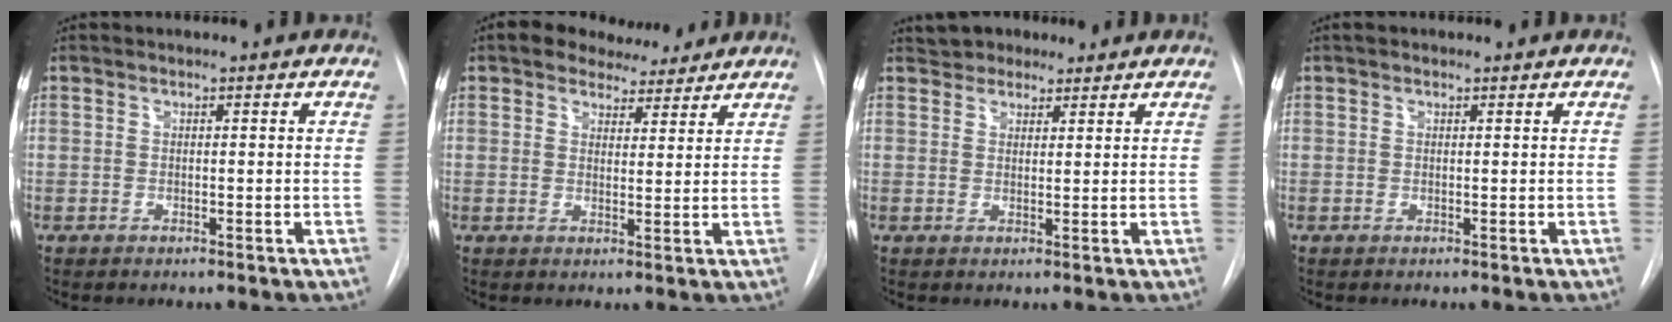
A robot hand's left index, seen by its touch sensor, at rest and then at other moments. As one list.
[{"total": 6.7, "force": [5.7, 3.0, 1.9], "torque": [-0.022, 0.012, 0.081]}, {"total": 4.1, "force": [3.4, 2.3, 0.5], "torque": [-0.007, 0.025, 0.055]}, {"total": 0.8, "force": [0.6, 0.4, 0.4], "torque": [-0.011, 0.011, 0.009]}]